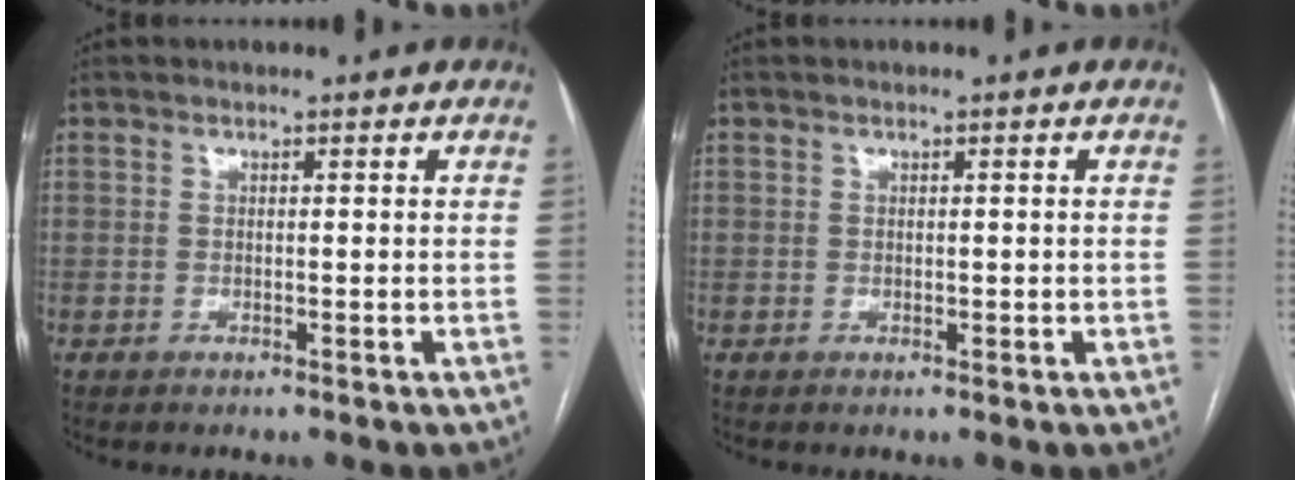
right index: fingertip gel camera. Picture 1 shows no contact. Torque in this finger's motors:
{"motor_torque": [-0.35, 0.61, 0.00, 0.04]}